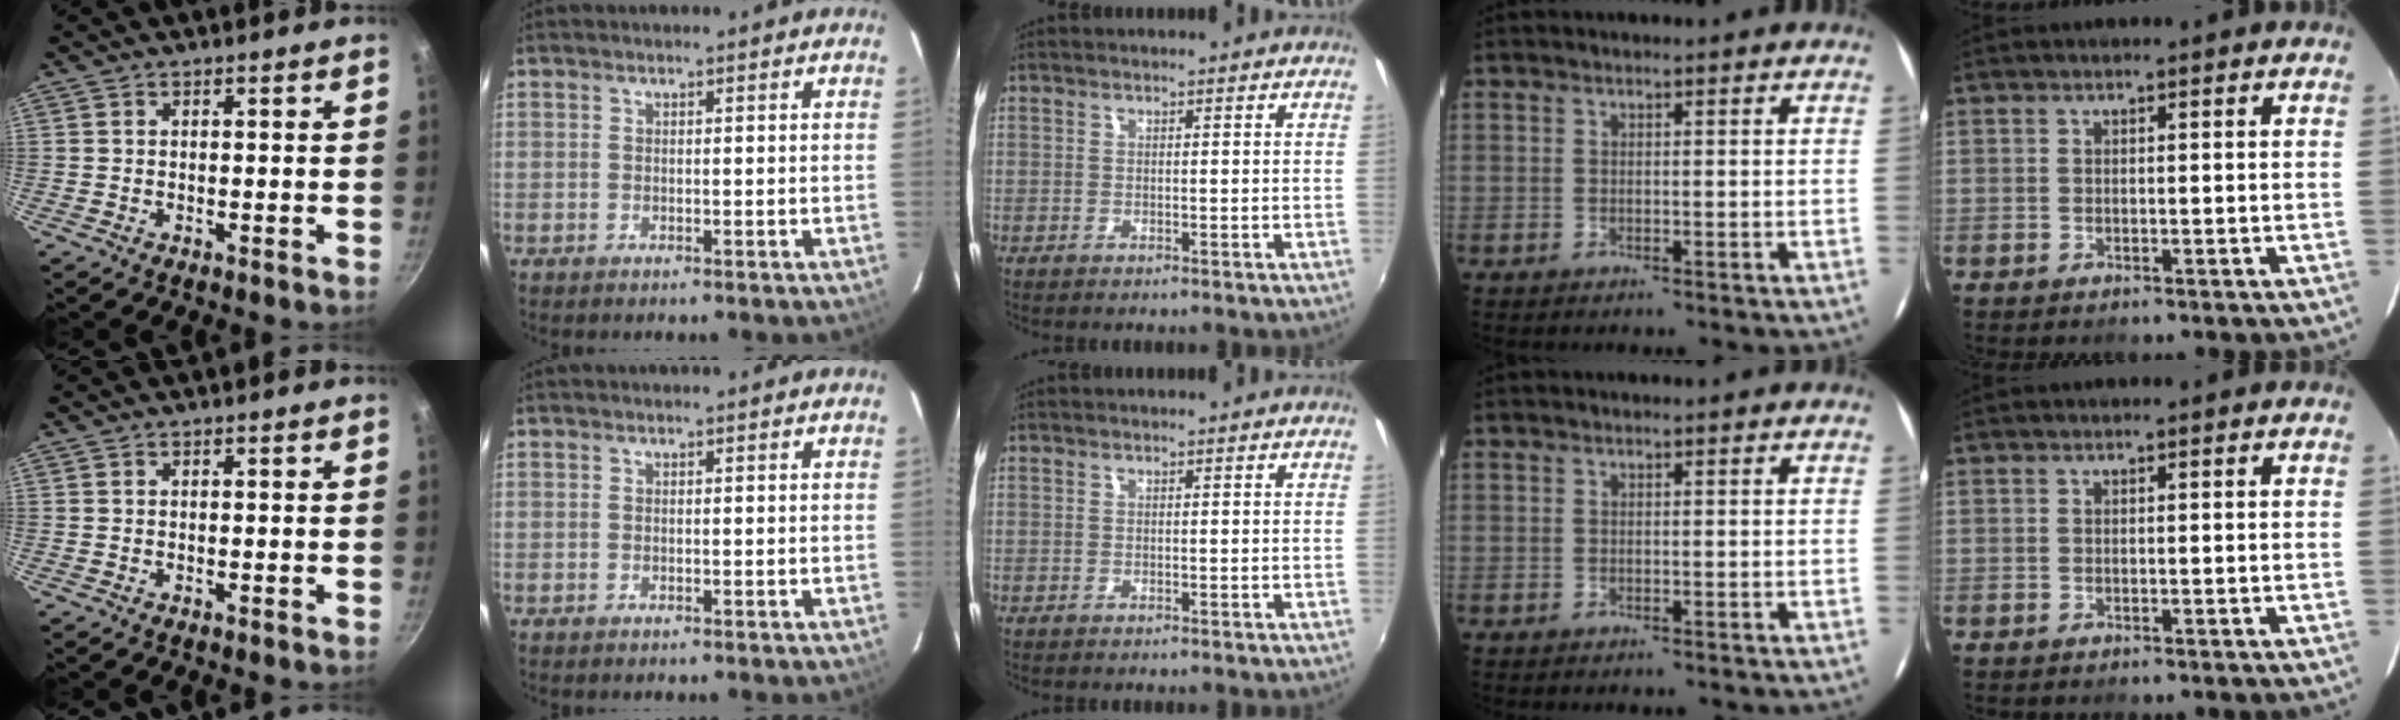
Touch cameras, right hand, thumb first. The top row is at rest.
{}